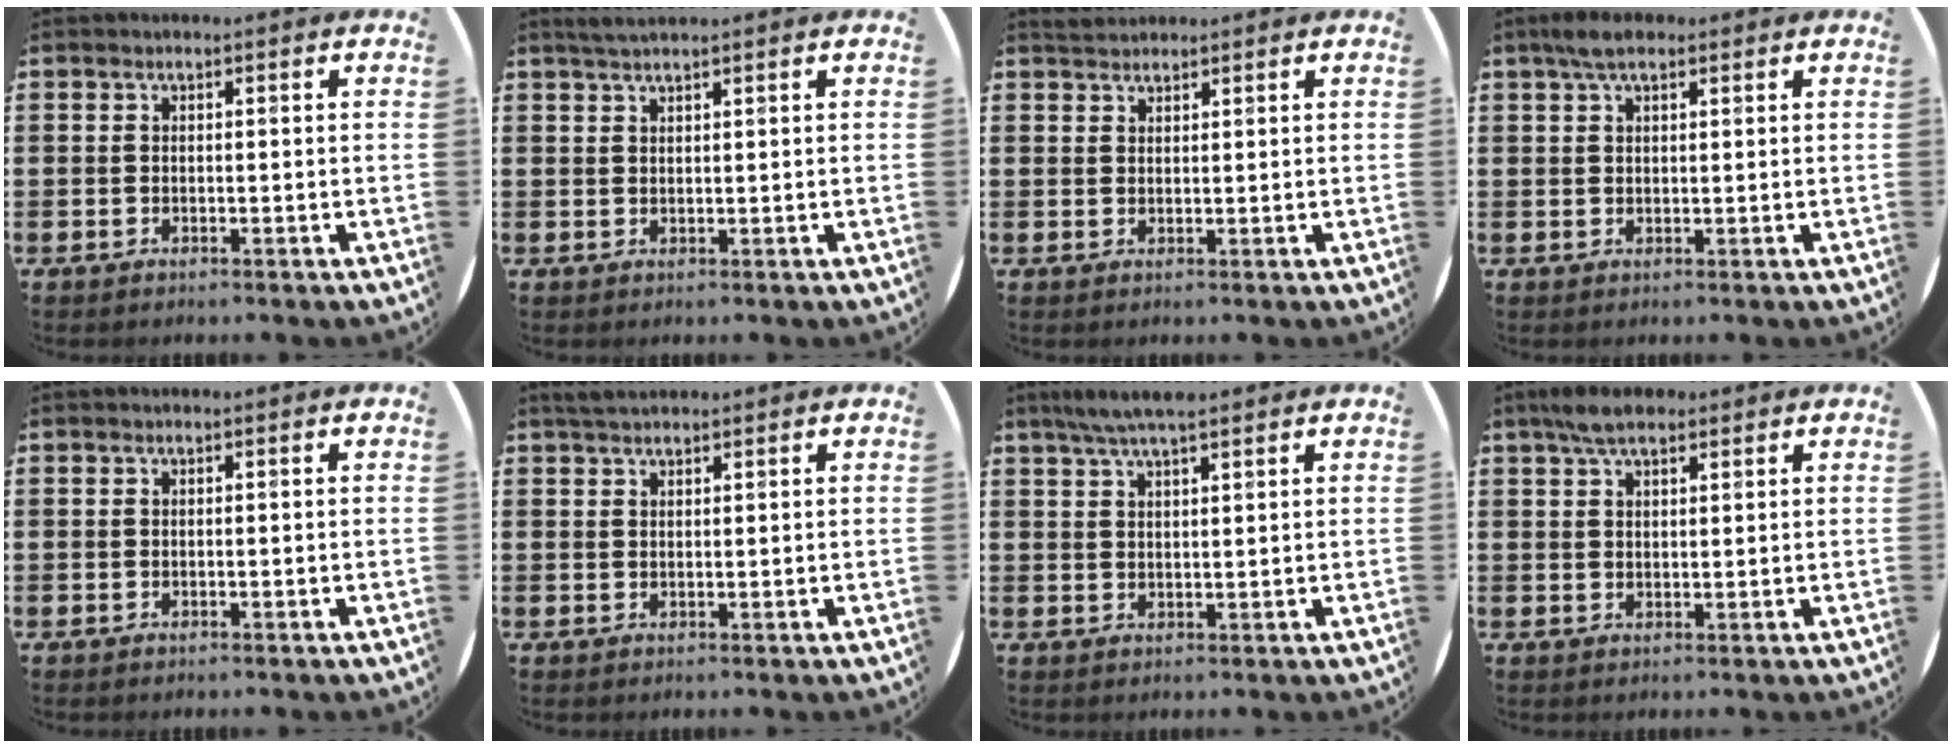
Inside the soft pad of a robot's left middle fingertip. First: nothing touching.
{"total": 1.6, "force": [1.4, 0.0, 0.6], "torque": [-0.013, 0.002, 0.027]}
{"total": 1.7, "force": [1.7, 0.4, 0.0], "torque": [0.005, 0.002, 0.030]}
{"total": 3.5, "force": [2.3, 1.3, 2.3], "torque": [-0.041, 0.005, 0.039]}
{"total": 0.0}
{"total": 1.8, "force": [1.6, 0.4, 0.5], "torque": [-0.012, 0.006, 0.030]}
{"total": 4.4, "force": [3.6, 0.6, 2.4], "torque": [-0.053, 0.003, 0.064]}
{"total": 4.5, "force": [3.4, 1.6, 2.4], "torque": [-0.055, 0.005, 0.062]}